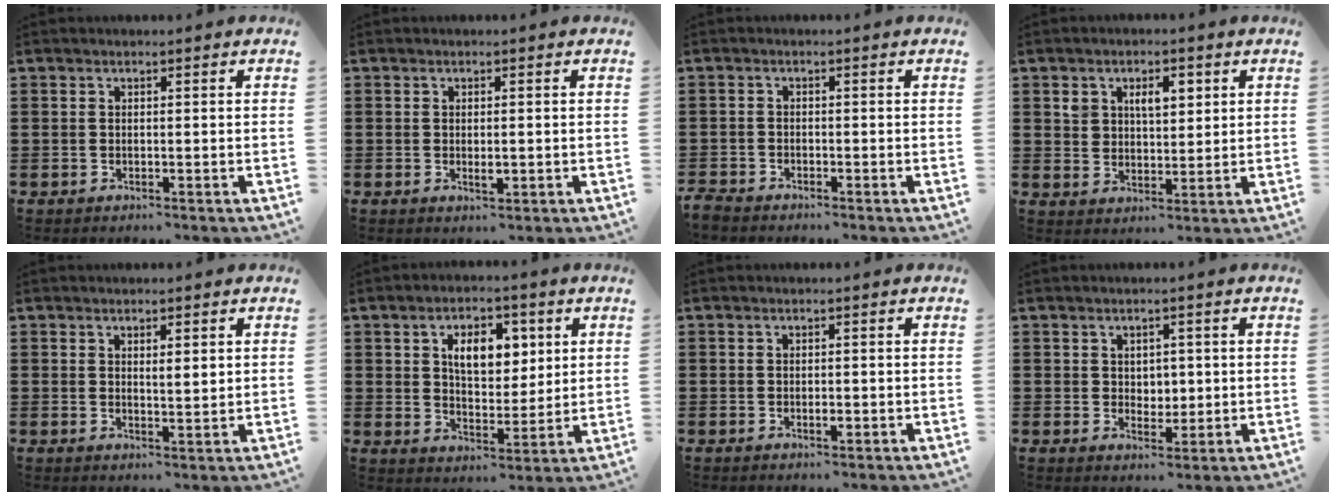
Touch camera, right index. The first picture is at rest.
{"total": 1.6, "force": [-0.1, 0.5, 1.5], "torque": [-0.028, -0.001, -0.001]}
{"total": 1.7, "force": [-1.6, 0.3, 0.1], "torque": [-0.005, 0.001, -0.035]}
{"total": 4.5, "force": [1.9, 3.0, 2.8], "torque": [-0.049, 0.007, 0.029]}
{"total": 1.6, "force": [0.9, 0.3, 1.3], "torque": [-0.027, 0.003, 0.015]}
{"total": 6.8, "force": [2.6, 4.0, 4.8], "torque": [-0.077, 0.002, 0.037]}
{"total": 1.1, "force": [-0.3, 0.4, 0.9], "torque": [-0.018, -0.004, -0.005]}
{"total": 2.7, "force": [1.0, 2.4, 0.7], "torque": [-0.017, 0.009, 0.015]}